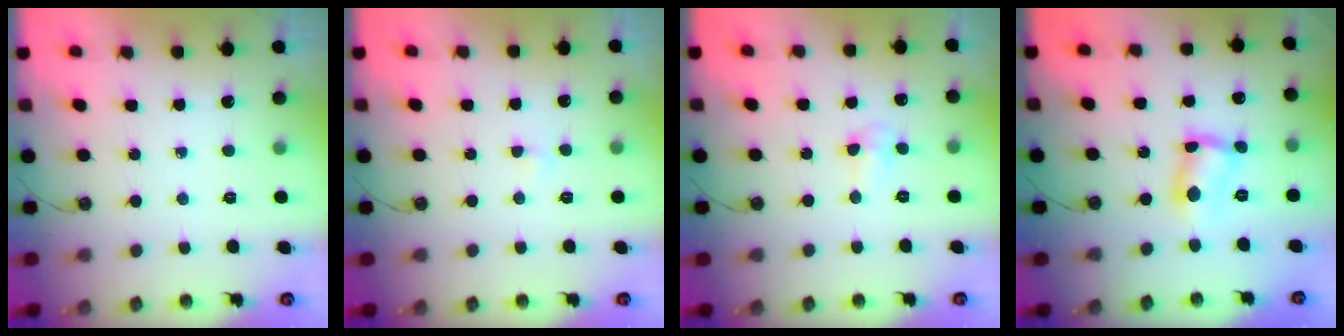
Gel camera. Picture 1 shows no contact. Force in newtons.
{"total": 2.5, "press": 2.5, "slide": 0.4}
{"total": 4.7, "press": 4.6, "slide": 0.7}
{"total": 6.3, "press": 6.3, "slide": 0.5}